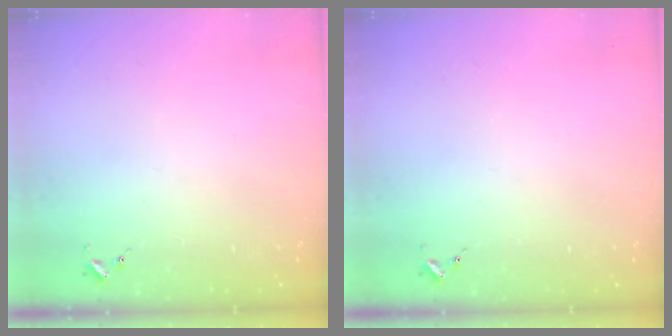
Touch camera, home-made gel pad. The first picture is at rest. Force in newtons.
{"total": 0.0}